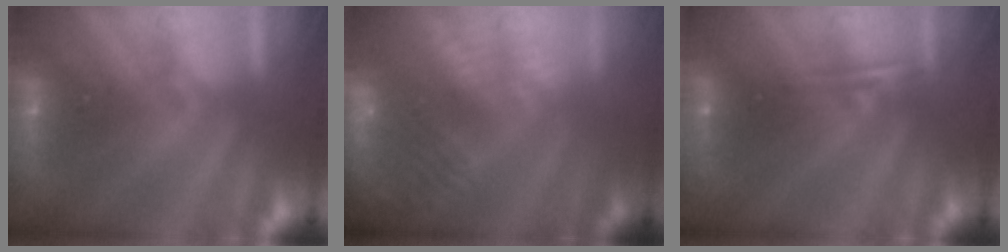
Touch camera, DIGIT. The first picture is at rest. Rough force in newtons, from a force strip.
{"total": 8.3}
{"total": 2.4}